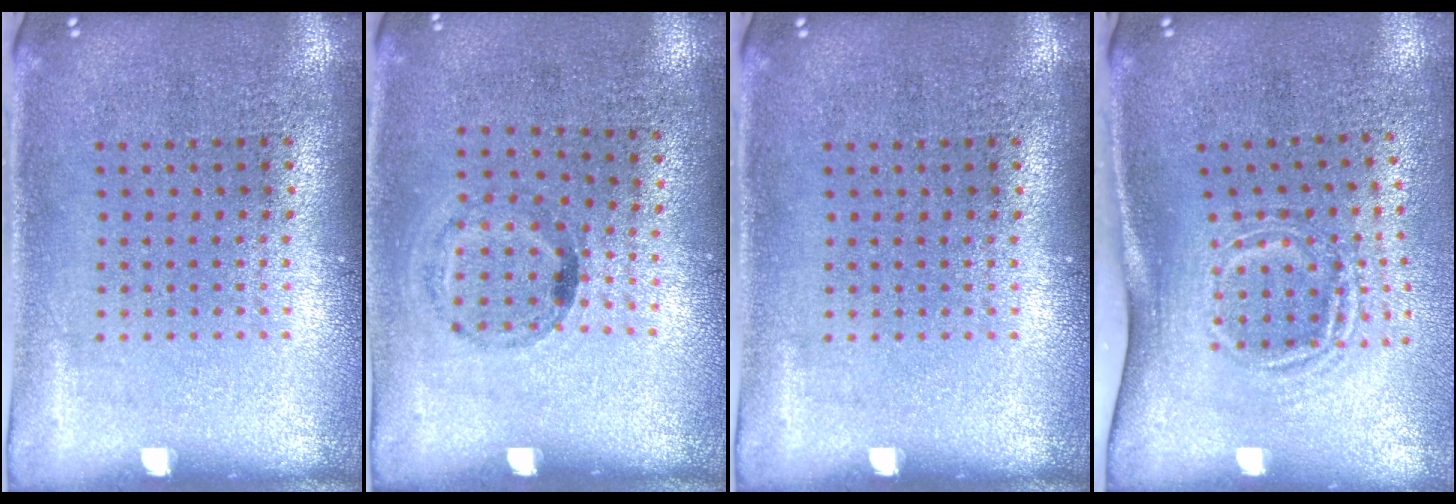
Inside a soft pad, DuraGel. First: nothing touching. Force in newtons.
{"total": 1.1, "press": 0.6, "slide": 0.9}
{"total": 0.0}
{"total": 1.9, "press": 1.3, "slide": 1.4}